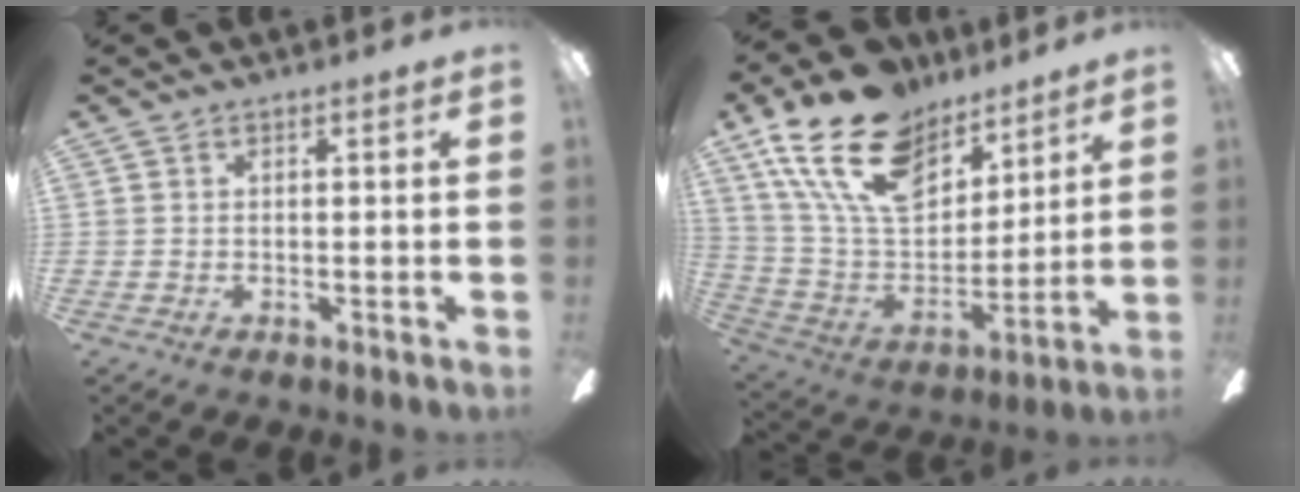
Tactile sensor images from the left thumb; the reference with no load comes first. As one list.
[{"total": 22.3, "force": [14.1, 12.4, 12.1], "torque": [-0.232, -0.070, 0.258]}]